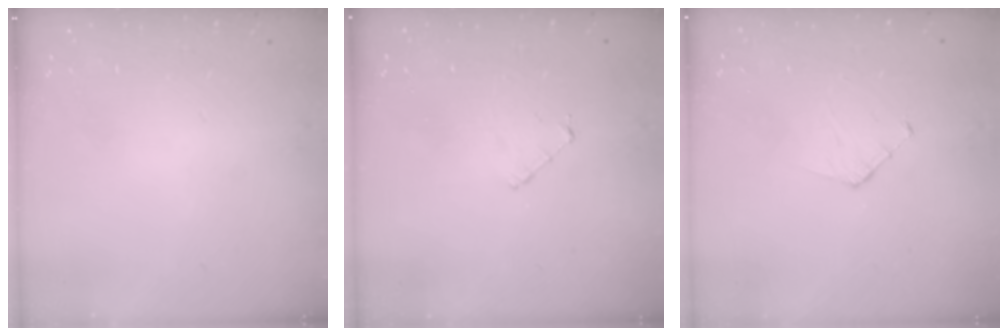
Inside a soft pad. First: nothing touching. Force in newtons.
{"total": 3.3, "press": 3.3, "slide": 0.3}
{"total": 3.6, "press": 3.6, "slide": 0.3}